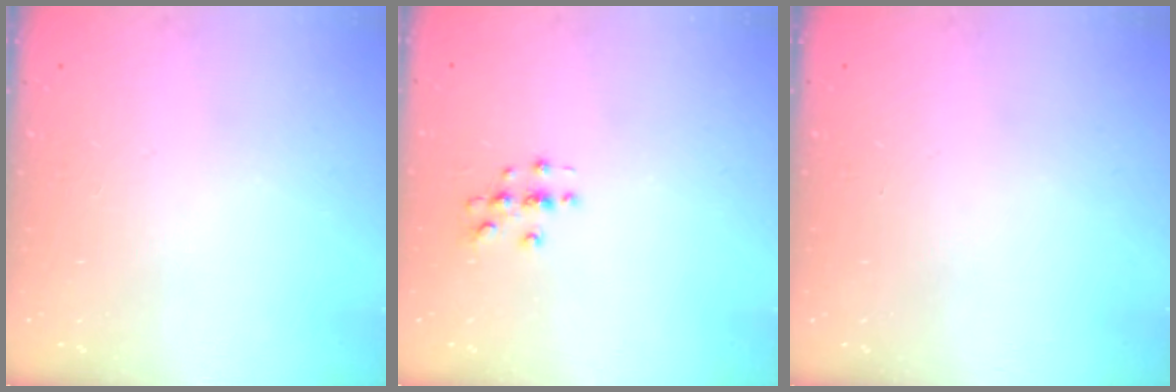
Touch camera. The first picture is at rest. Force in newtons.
{"total": 2.7, "press": 2.7, "slide": 0.3}
{"total": 0.0}